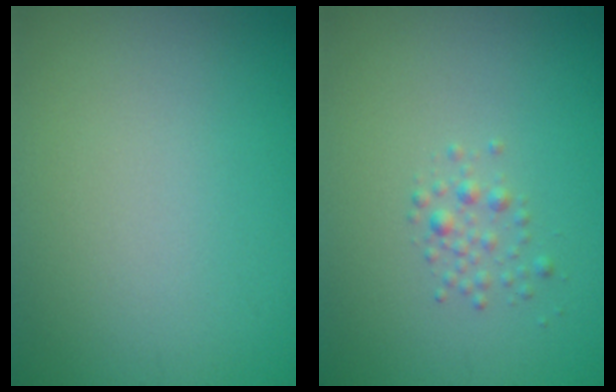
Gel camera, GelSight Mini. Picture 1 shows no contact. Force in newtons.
{"total": 1.2, "press": 1.2, "slide": 0.1}